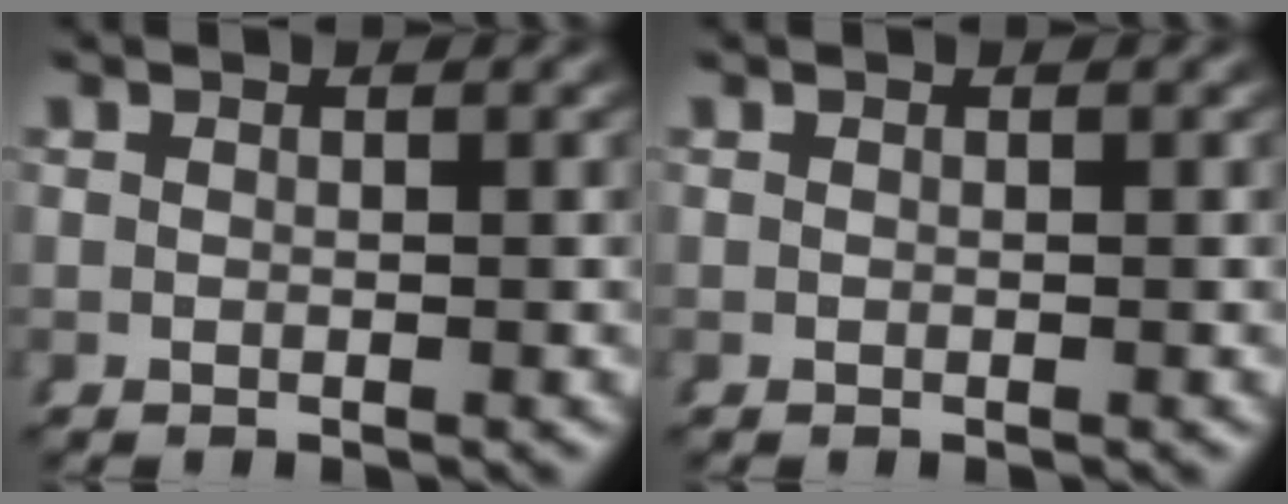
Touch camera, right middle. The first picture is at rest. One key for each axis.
{"total": 0.0}